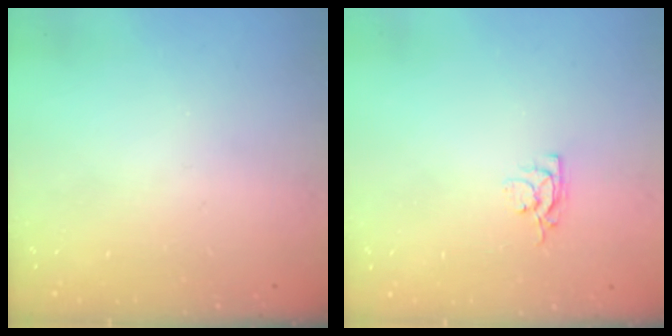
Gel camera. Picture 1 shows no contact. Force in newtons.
{"total": 3.9, "press": 3.9, "slide": 0.4}